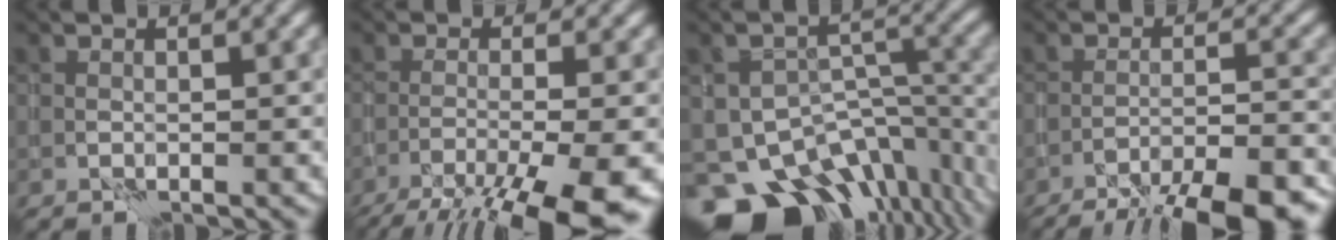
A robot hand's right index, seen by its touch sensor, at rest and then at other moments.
{"total": 11.0, "force": [-7.2, 1.9, 8.1], "torque": [-0.122, -0.018, -0.109]}
{"total": 13.1, "force": [-9.3, 7.5, 5.4], "torque": [-0.083, -0.003, -0.121]}
{"total": 12.6, "force": [-10.5, 2.7, 6.4], "torque": [-0.089, -0.005, -0.135]}